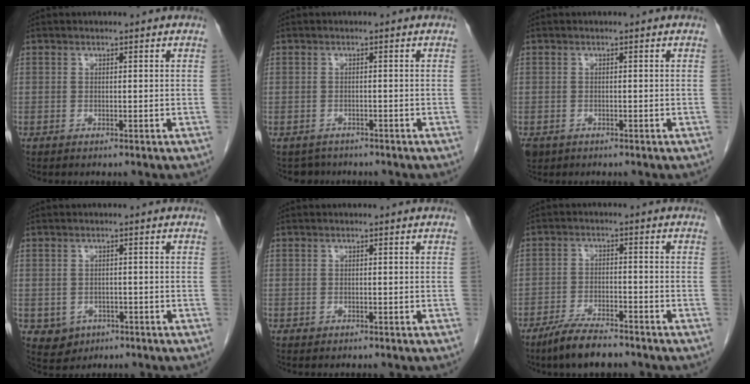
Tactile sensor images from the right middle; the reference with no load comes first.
{"total": 2.1, "force": [-1.8, 0.7, -0.6], "torque": [0.002, -0.004, -0.030]}
{"total": 2.9, "force": [-1.7, 2.2, 1.0], "torque": [-0.024, -0.003, -0.027]}
{"total": 3.5, "force": [-1.4, 3.1, 0.9], "torque": [-0.015, 0.002, -0.013]}
{"total": 0.0}
{"total": 6.8, "force": [-5.5, 1.4, 3.7], "torque": [-0.075, -0.012, -0.100]}